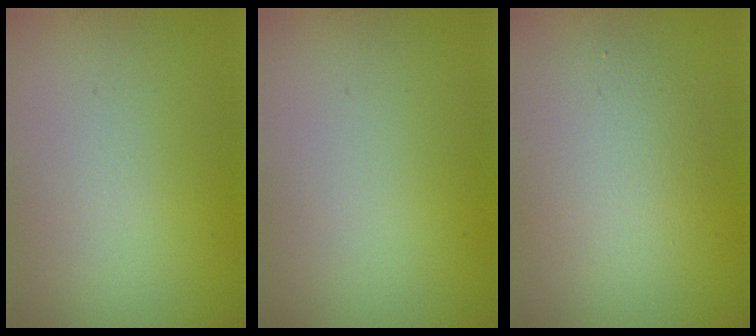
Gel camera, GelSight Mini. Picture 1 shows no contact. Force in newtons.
{"total": 0.0}
{"total": 4.1, "press": 4.1, "slide": 0.2}